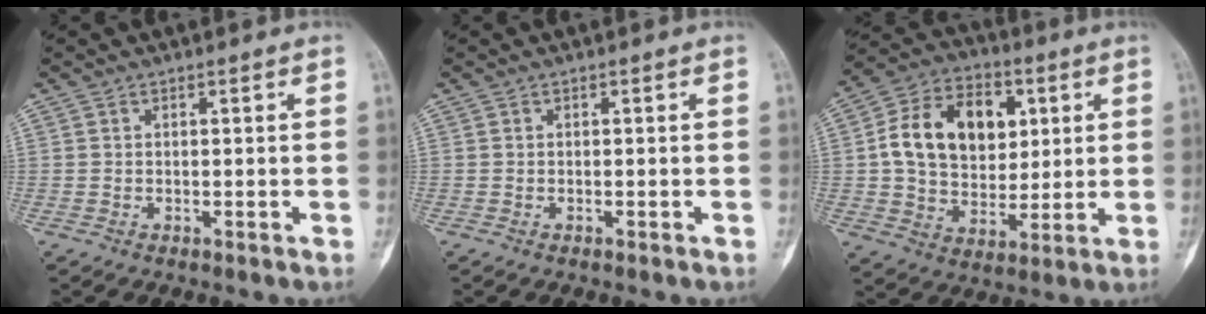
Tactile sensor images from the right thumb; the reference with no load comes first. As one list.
[{"total": 0.0}, {"total": 17.6, "force": [3.6, 12.9, 11.5], "torque": [-0.158, 0.009, 0.060]}]